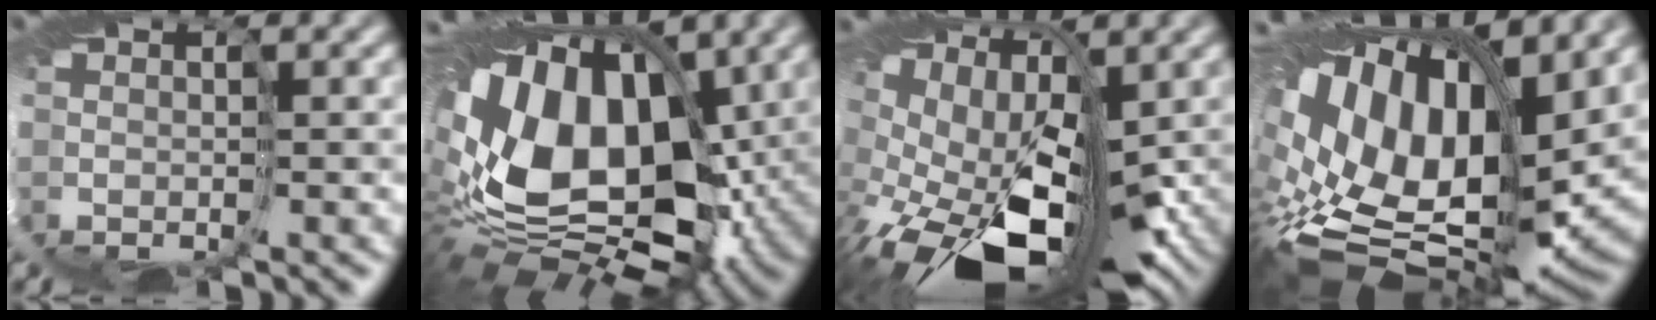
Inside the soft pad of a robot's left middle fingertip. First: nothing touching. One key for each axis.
{"total": 15.2, "fx": 2.3, "fy": 10.2, "fz": 11.0, "tx": -0.217, "ty": -0.006, "tz": 0.037}
{"total": 12.7, "fx": -2.4, "fy": 6.7, "fz": 10.5, "tx": -0.174, "ty": -0.039, "tz": -0.006}
{"total": 15.9, "fx": 3.1, "fy": 9.6, "fz": 12.4, "tx": -0.252, "ty": -0.039, "tz": 0.086}